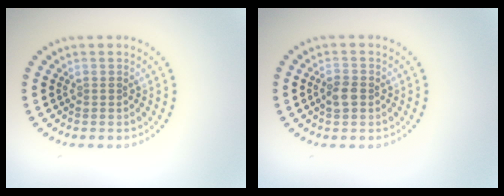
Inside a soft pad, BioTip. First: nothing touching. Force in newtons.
{"total": 1.7, "press": 1.7, "slide": 0.2}